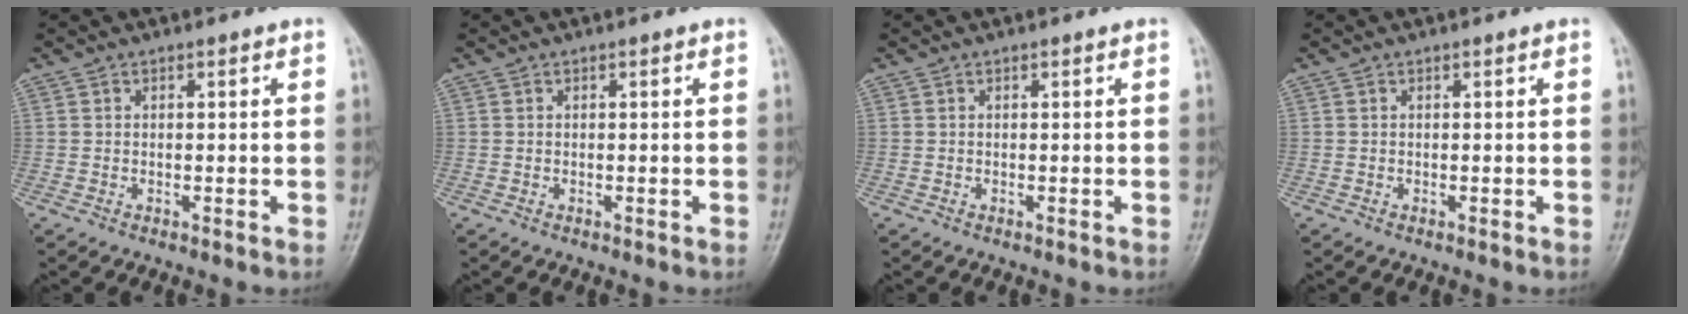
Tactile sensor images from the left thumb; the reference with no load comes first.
{"total": 0.0}
{"total": 0.0}
{"total": 0.0}